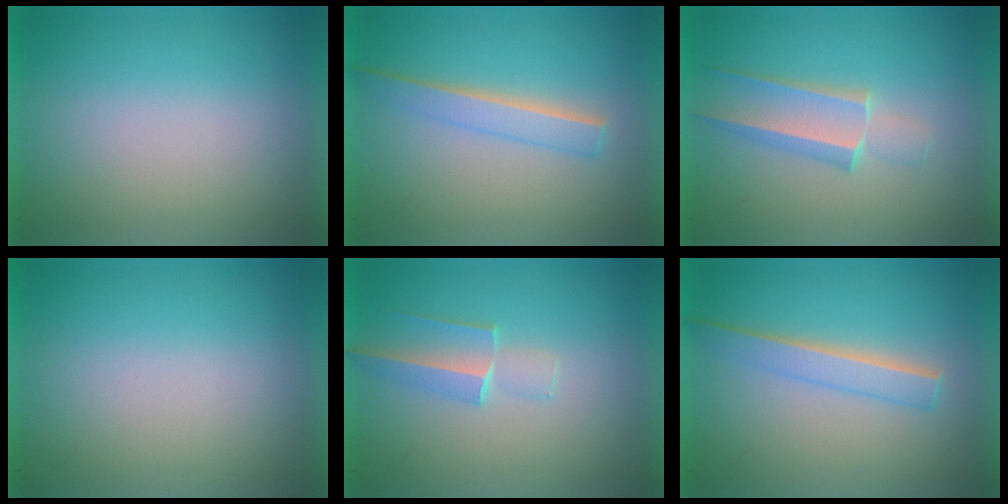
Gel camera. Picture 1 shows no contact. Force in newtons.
{"total": 2.3}
{"total": 2.2}
{"total": 0.0}
{"total": 1.8}
{"total": 2.1}